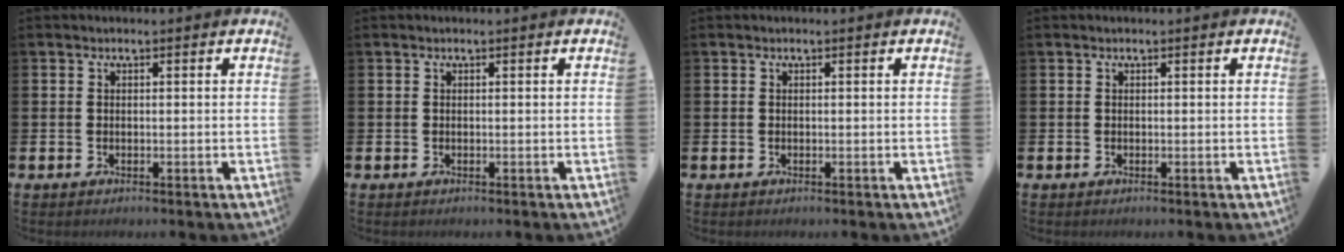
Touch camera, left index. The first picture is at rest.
{"total": 0.0}
{"total": 0.0}
{"total": 0.0}